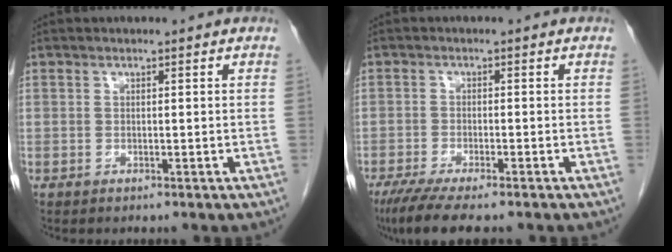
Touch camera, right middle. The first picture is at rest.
{"total": 7.9, "force": [-6.3, 1.0, 4.8], "torque": [-0.076, -0.018, -0.100]}